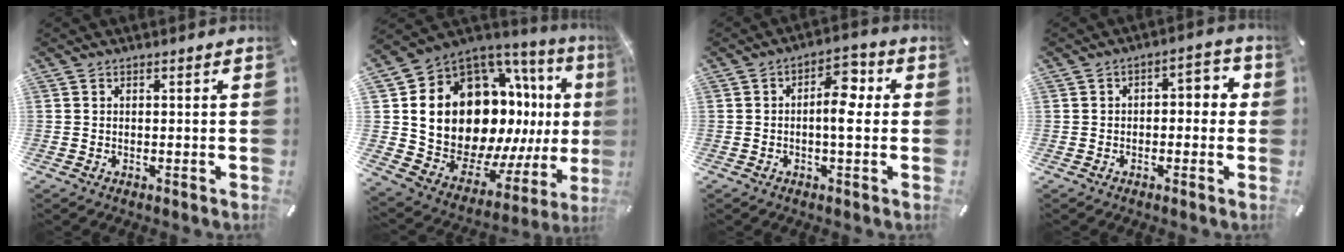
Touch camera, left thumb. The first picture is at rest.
{"total": 20.3, "force": [4.5, 15.0, 12.9], "torque": [-0.230, -0.089, 0.123]}
{"total": 7.1, "force": [0.0, 3.3, 6.3], "torque": [-0.086, 0.004, -0.007]}
{"total": 3.8, "force": [-1.4, 2.4, 2.5], "torque": [-0.038, 0.016, -0.031]}